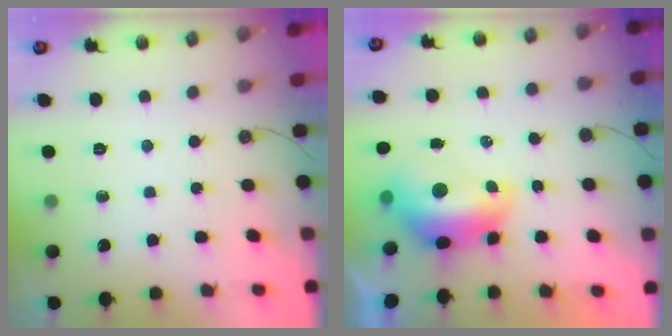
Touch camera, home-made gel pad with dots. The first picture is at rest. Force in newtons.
{"total": 2.9, "press": 2.8, "slide": 0.7}